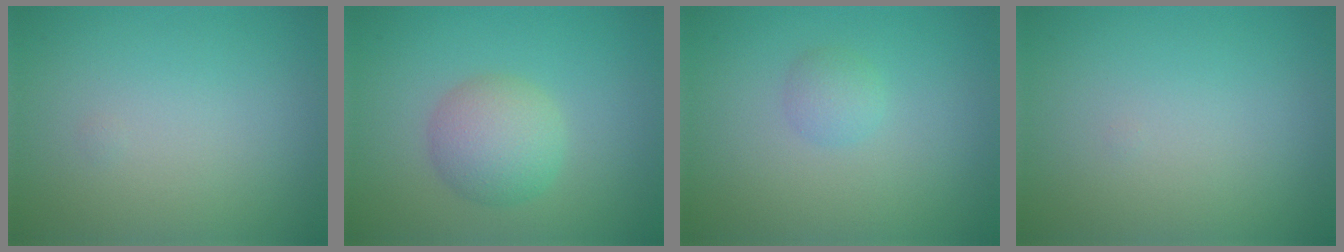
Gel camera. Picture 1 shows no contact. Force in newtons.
{"total": 3.9, "press": 3.9, "slide": 0.1}
{"total": 1.3, "press": 1.3, "slide": 0.0}
{"total": 0.0}